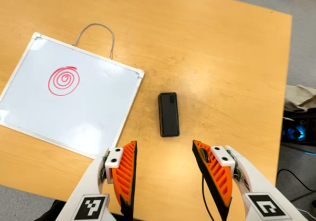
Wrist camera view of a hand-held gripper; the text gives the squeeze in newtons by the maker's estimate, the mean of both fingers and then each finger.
{"total": 0.0}